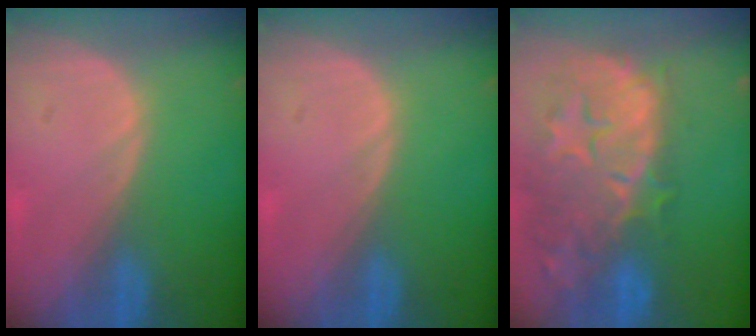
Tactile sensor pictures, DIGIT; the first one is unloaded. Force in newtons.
{"total": 0.0}
{"total": 14.8, "press": 11.9, "slide": 8.8}